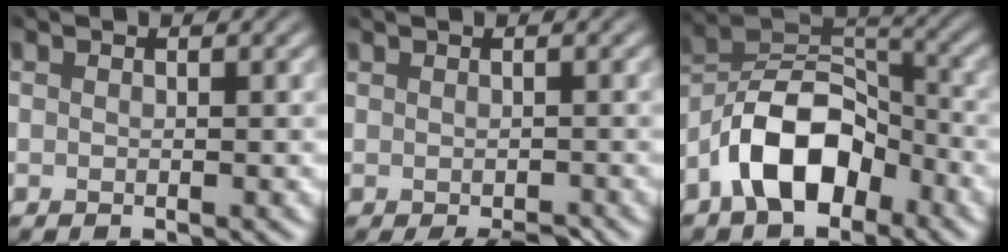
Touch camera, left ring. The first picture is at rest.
{"total": 1.3, "force": [-1.0, 0.4, 0.8], "torque": [-0.003, -0.003, -0.014]}
{"total": 7.9, "force": [-4.9, 4.1, 4.7], "torque": [-0.072, 0.009, -0.102]}